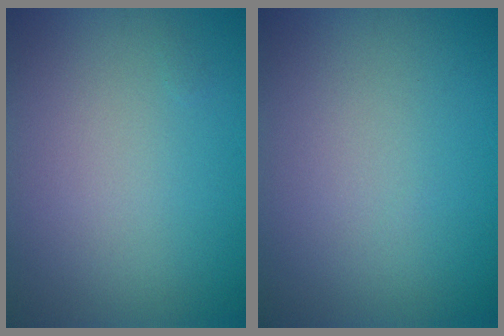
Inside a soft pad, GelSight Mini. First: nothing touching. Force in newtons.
{"total": 0.0}